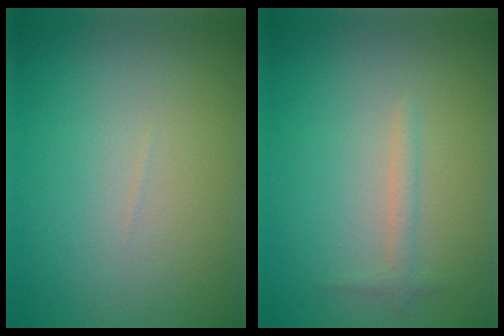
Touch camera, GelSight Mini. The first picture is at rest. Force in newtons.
{"total": 1.1, "press": 1.1, "slide": 0.1}